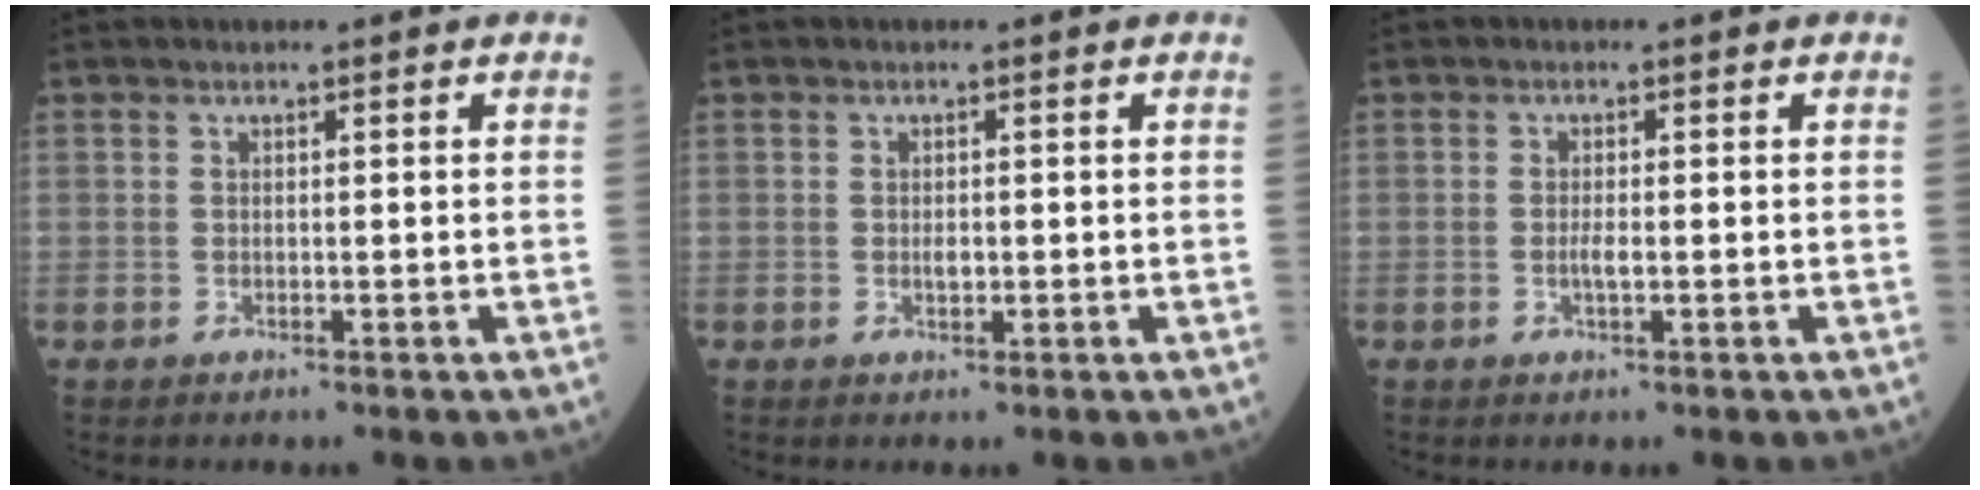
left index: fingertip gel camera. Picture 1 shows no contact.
{"total": 1.2, "force": [-0.6, 0.6, 0.9], "torque": [-0.018, -0.005, -0.009]}
{"total": 1.5, "force": [-0.7, 0.3, 1.3], "torque": [-0.029, -0.006, -0.013]}